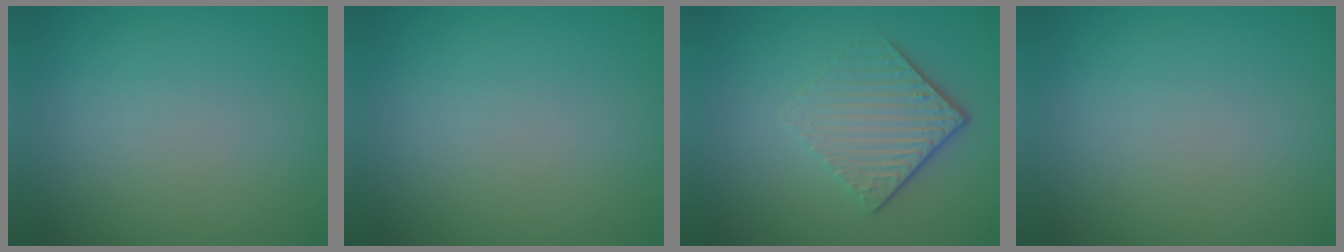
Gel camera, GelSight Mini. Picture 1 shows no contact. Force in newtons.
{"total": 0.0}
{"total": 4.5, "press": 2.9, "slide": 3.3}
{"total": 0.0}